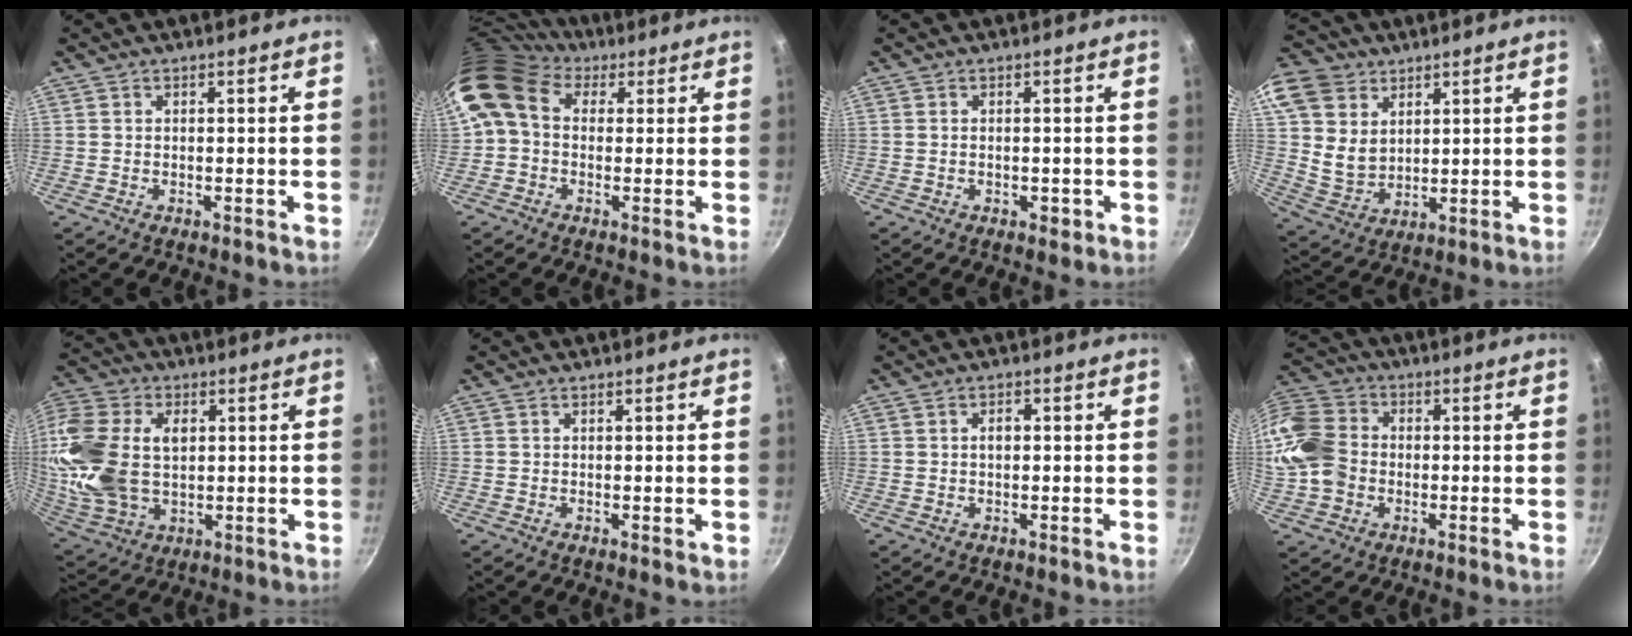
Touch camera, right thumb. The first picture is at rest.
{"total": 11.4, "force": [2.7, 8.8, 6.8], "torque": [-0.121, 0.019, 0.025]}
{"total": 1.6, "force": [-0.6, 0.9, 1.1], "torque": [-0.015, -0.001, -0.008]}
{"total": 16.0, "force": [7.3, 12.5, 7.0], "torque": [-0.142, -0.010, 0.148]}
{"total": 22.3, "force": [2.9, 15.2, 16.1], "torque": [-0.346, 0.010, 0.058]}
{"total": 0.6, "force": [0.1, 0.1, 0.6], "torque": [-0.009, -0.002, 0.001]}
{"total": 2.0, "force": [0.1, 1.3, 1.5], "torque": [-0.018, 0.007, 0.001]}
{"total": 15.7, "force": [-1.5, 12.9, 8.7], "torque": [-0.176, 0.031, -0.042]}